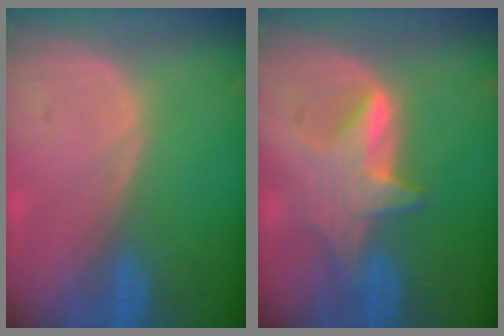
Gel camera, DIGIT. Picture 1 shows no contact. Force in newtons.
{"total": 6.0, "press": 6.0, "slide": 0.7}